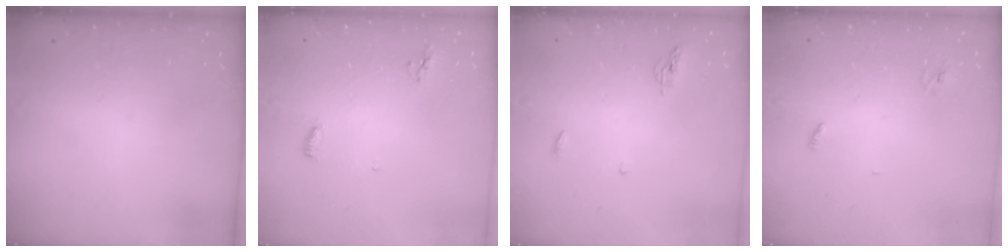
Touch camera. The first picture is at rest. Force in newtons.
{"total": 4.6, "press": 4.4, "slide": 1.1}
{"total": 7.8, "press": 4.6, "slide": 6.3}
{"total": 2.8, "press": 2.8, "slide": 0.3}